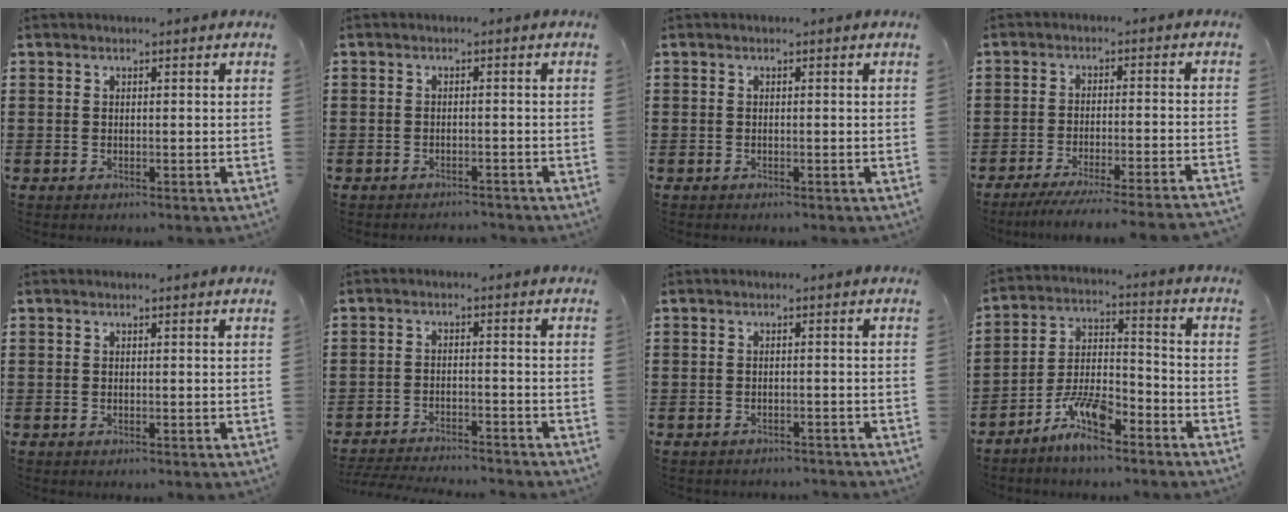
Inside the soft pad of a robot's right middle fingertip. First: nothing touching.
{"total": 1.6, "force": [-1.5, 0.1, -0.2], "torque": [-0.002, 0.000, -0.035]}
{"total": 0.0}
{"total": 4.8, "force": [-4.3, -0.6, 2.1], "torque": [-0.040, -0.019, -0.084]}
{"total": 0.0}
{"total": 3.5, "force": [-3.5, 0.0, 0.5], "torque": [-0.019, -0.005, -0.074]}
{"total": 1.0, "force": [-1.0, 0.1, 0.1], "torque": [-0.006, -0.002, -0.021]}
{"total": 8.9, "force": [-6.6, 2.4, 5.4], "torque": [-0.117, 0.005, -0.128]}